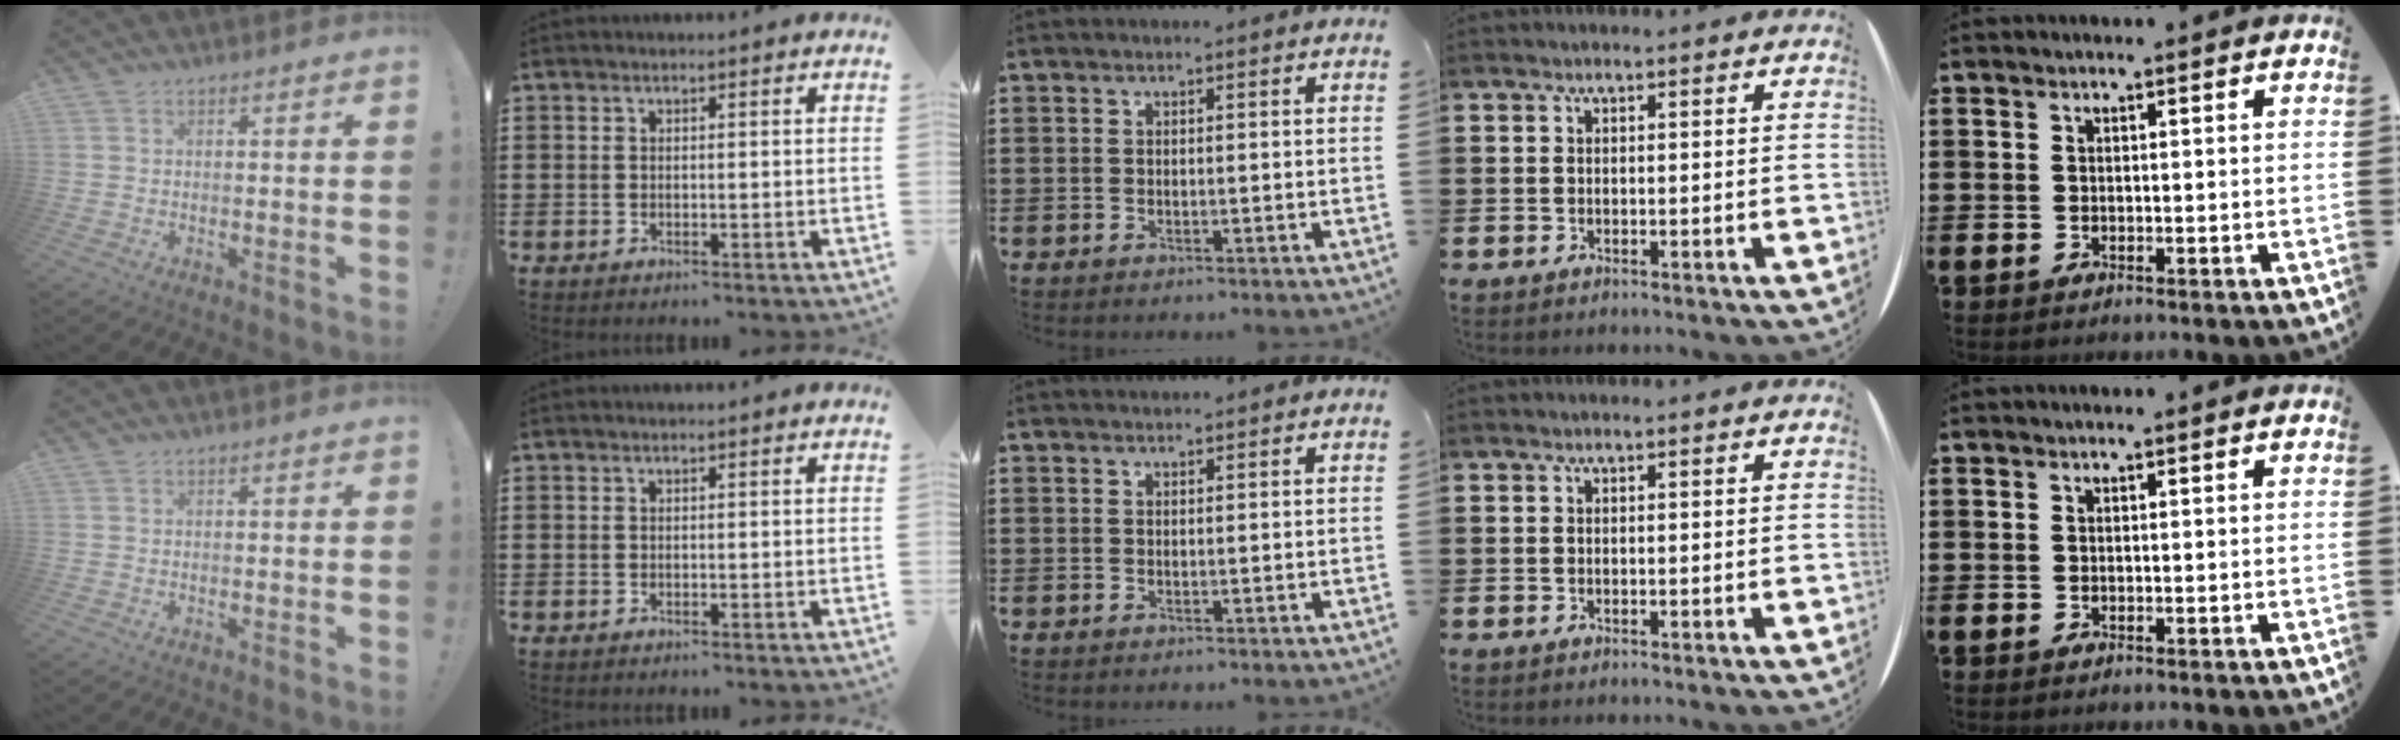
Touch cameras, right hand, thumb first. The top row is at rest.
{"middle": {"total": 0.7, "force": [0.7, 0.2, 0.0], "torque": [-0.002, 0.000, 0.014]}}